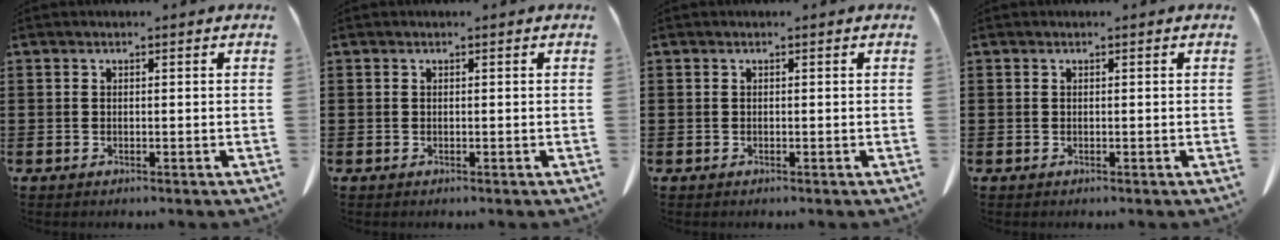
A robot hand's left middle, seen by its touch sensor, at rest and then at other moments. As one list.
[{"total": 0.0}, {"total": 0.0}, {"total": 0.0}]